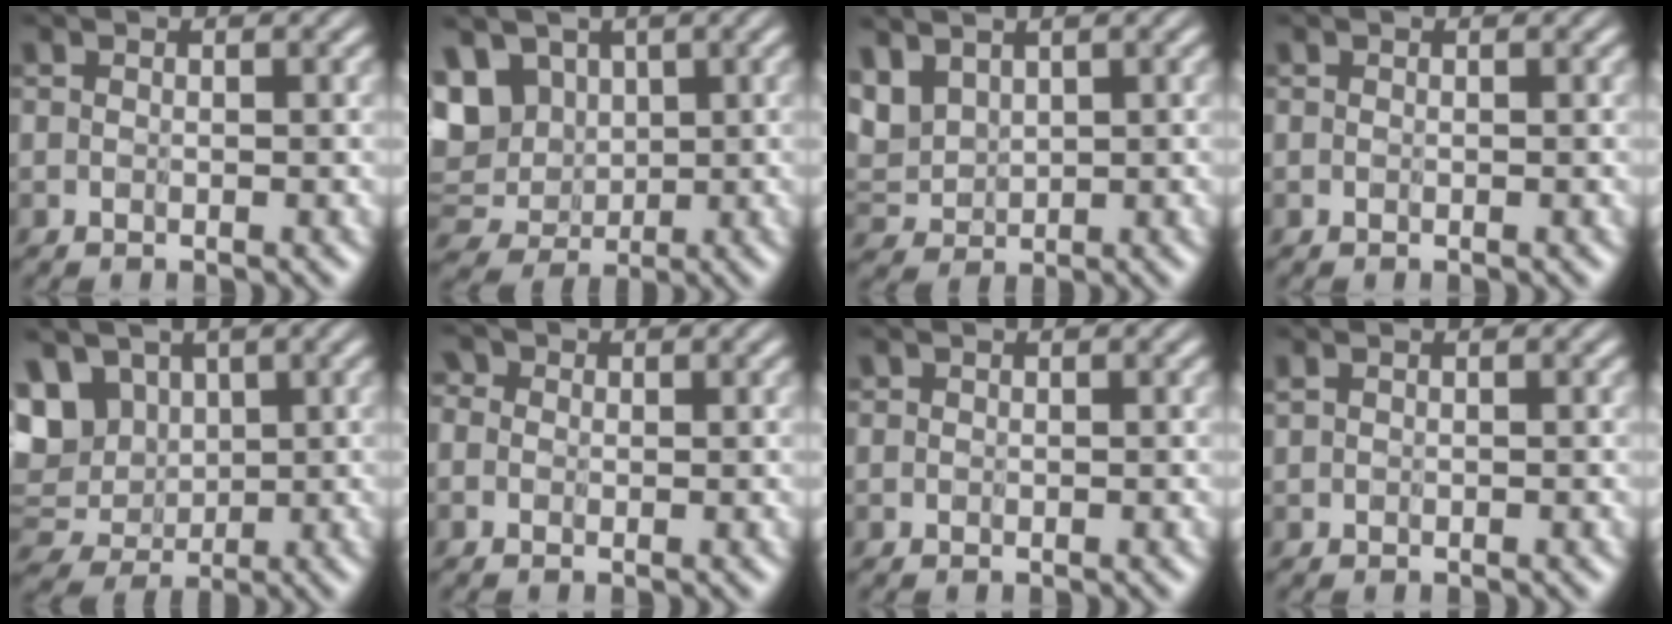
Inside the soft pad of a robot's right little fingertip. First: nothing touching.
{"total": 4.1, "force": [2.0, 2.9, 2.0], "torque": [-0.048, 0.003, 0.030]}
{"total": 2.1, "force": [1.6, 1.0, 1.1], "torque": [-0.057, -0.011, 0.042]}
{"total": 0.0}
{"total": 4.4, "force": [2.0, 3.2, 2.2], "torque": [-0.055, 0.001, 0.033]}
{"total": 1.9, "force": [0.4, 1.6, 0.8], "torque": [-0.040, 0.009, -0.007]}
{"total": 0.5, "force": [0.4, 0.2, -0.2], "torque": [0.001, 0.000, -0.003]}
{"total": 0.6, "force": [0.1, -0.5, -0.2], "torque": [-0.003, -0.006, 0.013]}